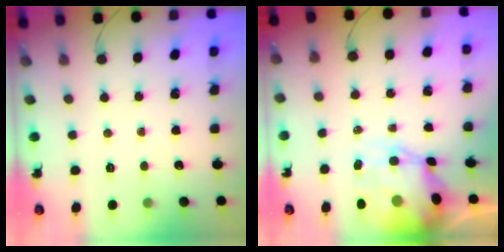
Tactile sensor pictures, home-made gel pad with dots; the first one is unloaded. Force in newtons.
{"total": 8.7, "press": 8.3, "slide": 2.7}